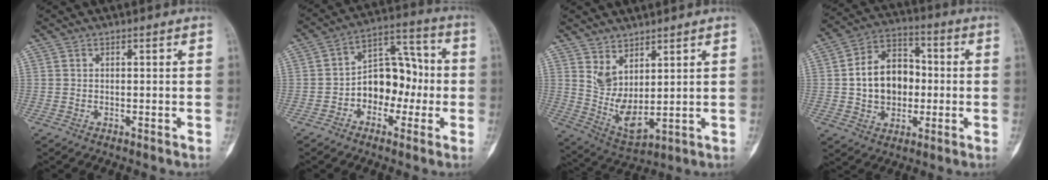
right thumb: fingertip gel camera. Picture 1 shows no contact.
{"total": 11.8, "force": [-2.2, 8.3, 8.1], "torque": [-0.080, 0.051, -0.046]}
{"total": 7.8, "force": [4.0, 3.7, 5.7], "torque": [-0.095, -0.041, 0.094]}
{"total": 13.3, "force": [-0.3, 10.2, 8.6], "torque": [-0.100, 0.029, -0.008]}